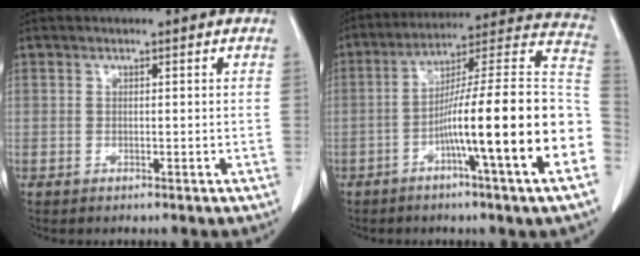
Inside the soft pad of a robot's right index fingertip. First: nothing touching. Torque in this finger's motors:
{"motor_torque": [2.14, 0.00, 1.05, 0.21]}